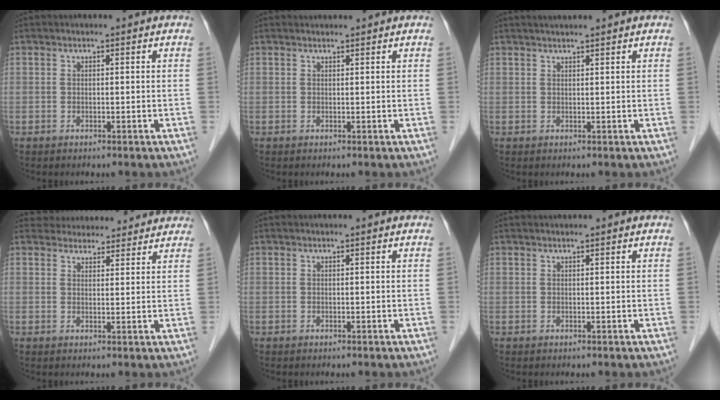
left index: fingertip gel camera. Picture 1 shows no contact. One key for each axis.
{"total": 1.2, "fx": 1.2, "fy": 0.1, "fz": 0.2, "tx": -0.008, "ty": 0.014, "tz": 0.024}
{"total": 2.7, "fx": 2.4, "fy": -0.1, "fz": 1.4, "tx": -0.017, "ty": 0.018, "tz": 0.040}
{"total": 9.9, "fx": 9.4, "fy": 2.8, "fz": 1.3, "tx": -0.001, "ty": 0.024, "tz": 0.112}
{"total": 0.0}
{"total": 1.0, "fx": 0.9, "fy": -0.1, "fz": 0.5, "tx": -0.007, "ty": 0.013, "tz": 0.019}